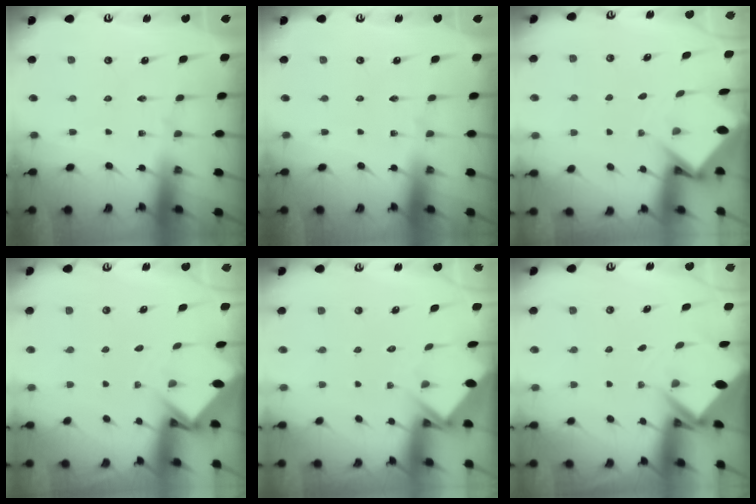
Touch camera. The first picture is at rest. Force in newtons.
{"total": 0.0}
{"total": 4.3, "press": 4.3, "slide": 0.3}
{"total": 3.4, "press": 3.4, "slide": 0.3}
{"total": 4.5, "press": 4.5, "slide": 0.4}
{"total": 3.4, "press": 3.4, "slide": 0.3}